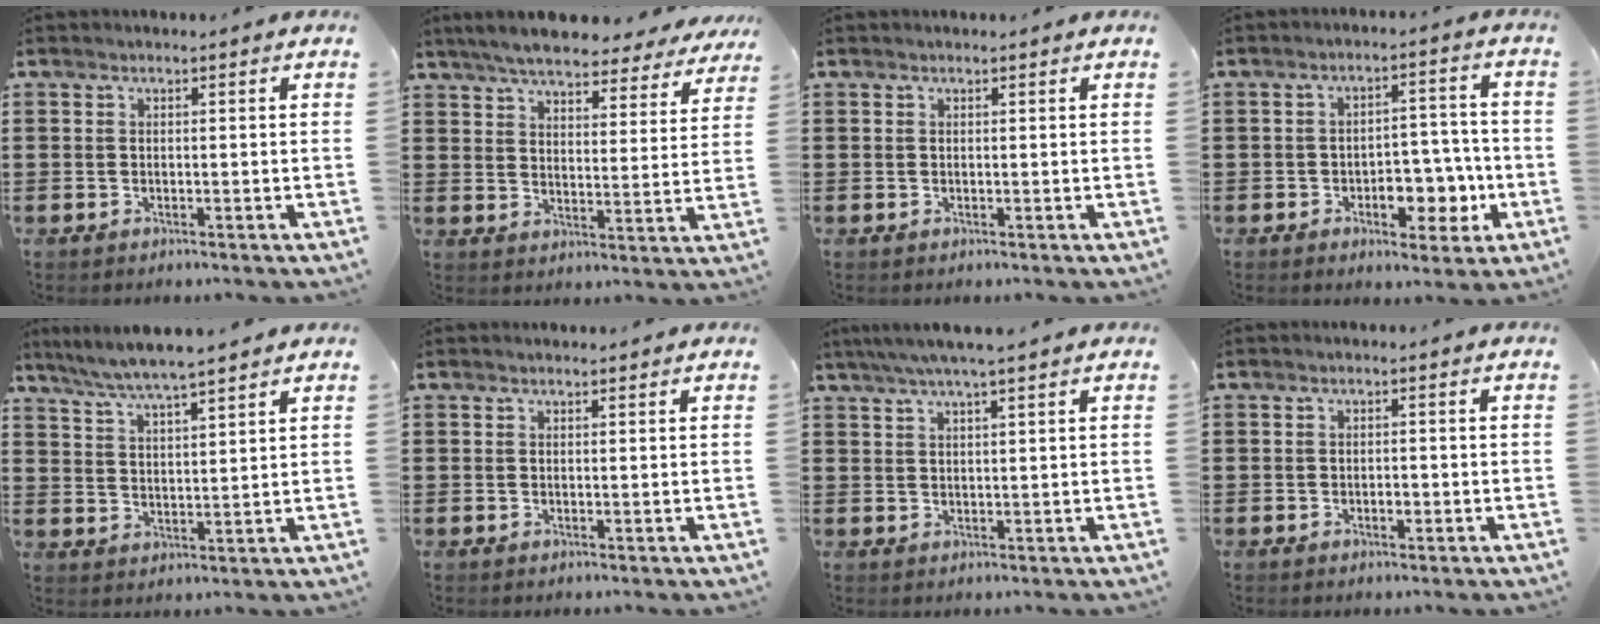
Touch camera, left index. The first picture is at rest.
{"total": 6.1, "force": [5.8, 0.5, 1.9], "torque": [-0.062, -0.030, 0.101]}
{"total": 0.0}
{"total": 6.9, "force": [-2.5, 4.4, 4.8], "torque": [-0.058, 0.006, -0.047]}
{"total": 5.3, "force": [4.8, -0.3, 2.1], "torque": [-0.058, -0.021, 0.085]}
{"total": 0.5, "force": [0.5, 0.1, 0.1], "torque": [-0.004, -0.001, 0.011]}
{"total": 3.7, "force": [2.9, -0.1, 2.3], "torque": [-0.051, -0.001, 0.052]}
{"total": 1.2, "force": [-0.3, 0.6, 1.1], "torque": [-0.020, 0.000, -0.005]}